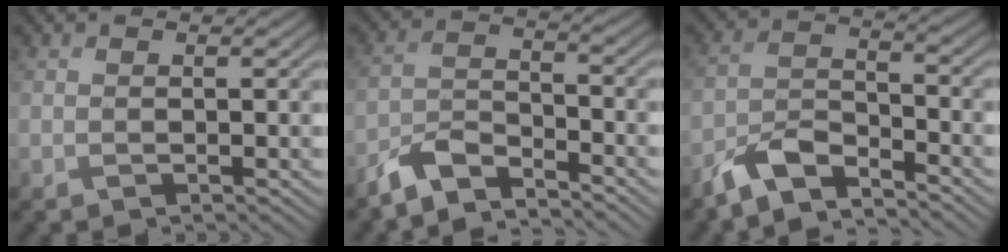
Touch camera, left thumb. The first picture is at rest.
{"total": 5.3, "force": [-4.7, 1.4, 2.2], "torque": [-0.047, -0.005, -0.103]}
{"total": 6.2, "force": [-5.1, 2.0, 2.9], "torque": [-0.061, -0.003, -0.110]}